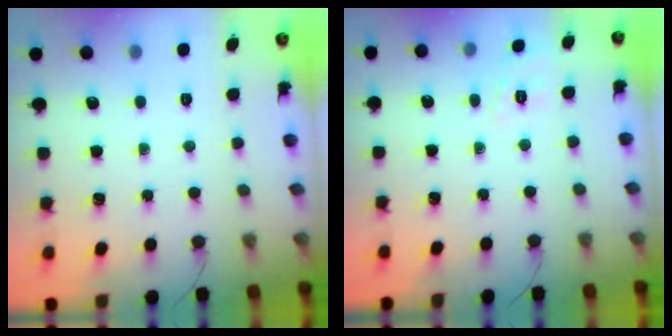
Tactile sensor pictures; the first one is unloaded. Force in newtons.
{"total": 1.9, "press": 0.5, "slide": 1.8}